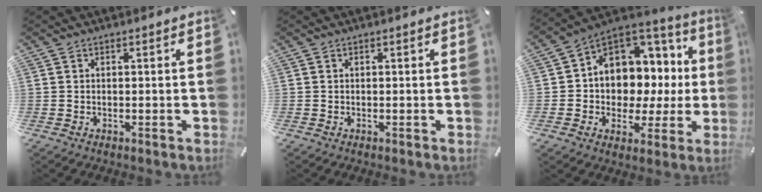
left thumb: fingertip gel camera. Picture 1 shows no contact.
{"total": 0.0}
{"total": 9.6, "force": [2.2, 8.5, 3.9], "torque": [-0.059, -0.042, 0.045]}